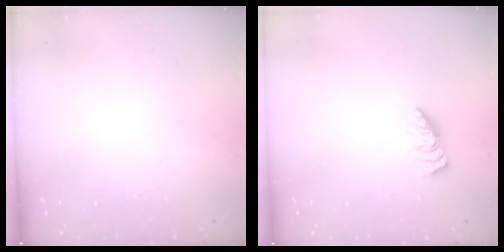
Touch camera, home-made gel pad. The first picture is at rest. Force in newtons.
{"total": 2.8, "press": 2.7, "slide": 0.3}